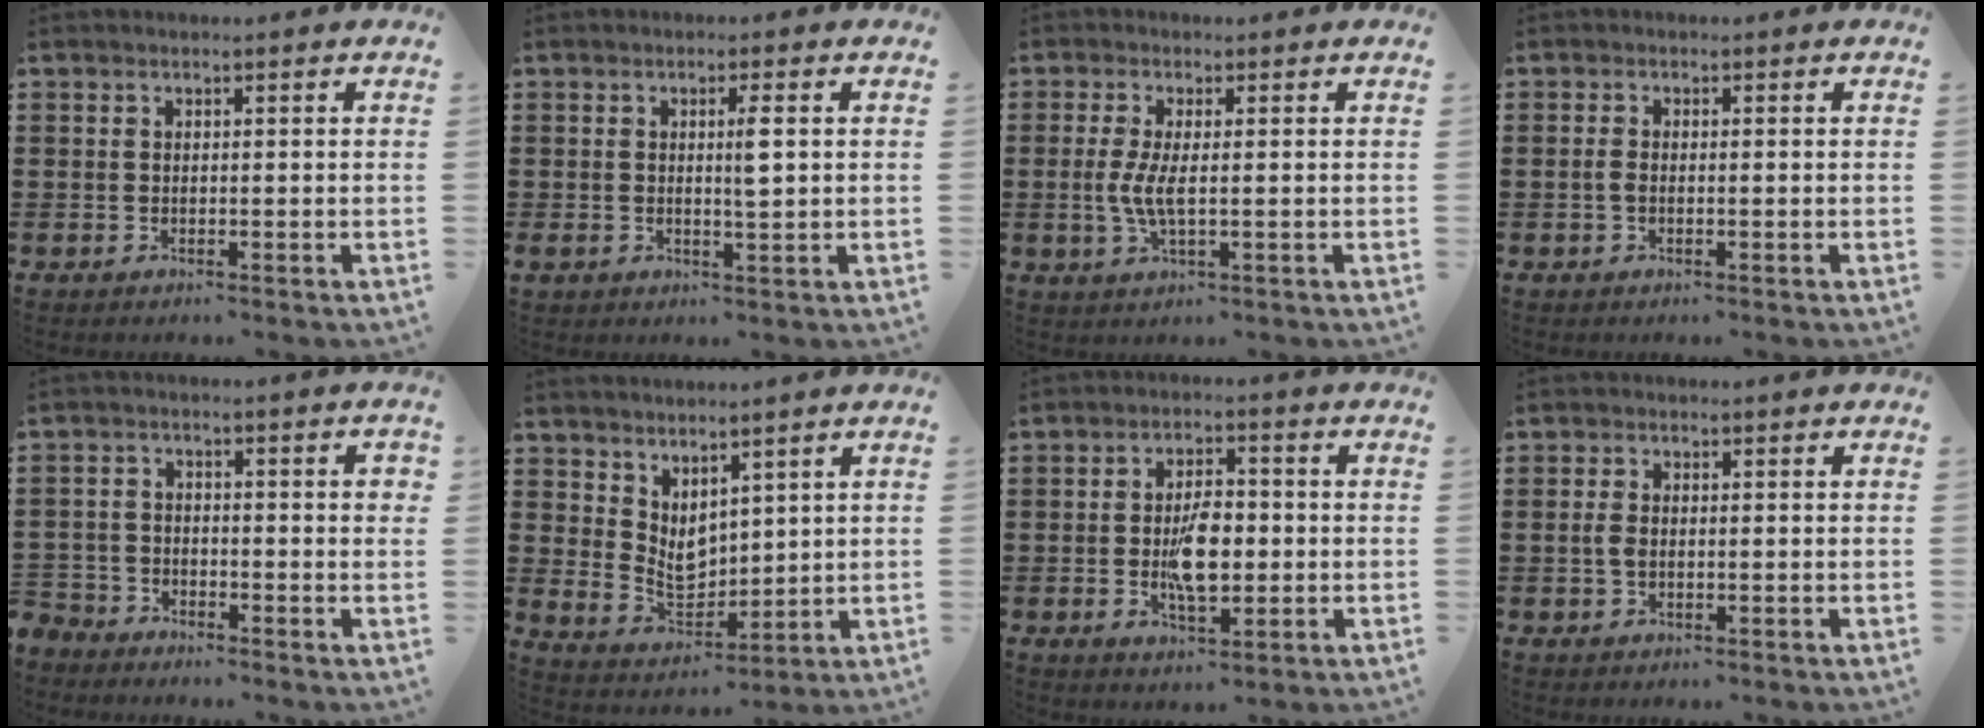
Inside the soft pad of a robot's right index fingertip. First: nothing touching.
{"total": 3.0, "force": [0.5, 0.6, 2.9], "torque": [-0.056, 0.003, 0.007]}
{"total": 4.3, "force": [-0.2, 1.0, 4.2], "torque": [-0.097, -0.009, -0.011]}
{"total": 1.1, "force": [-0.3, 0.5, 0.9], "torque": [-0.024, 0.000, -0.009]}
{"total": 3.4, "force": [-3.2, 1.1, 0.5], "torque": [-0.018, 0.002, -0.070]}
{"total": 4.9, "force": [3.5, 3.1, 1.5], "torque": [-0.047, -0.014, 0.069]}
{"total": 7.1, "force": [-0.8, 3.2, 6.3], "torque": [-0.123, -0.002, -0.021]}
{"total": 2.0, "force": [-0.1, 1.3, 1.5], "torque": [-0.037, 0.004, -0.006]}